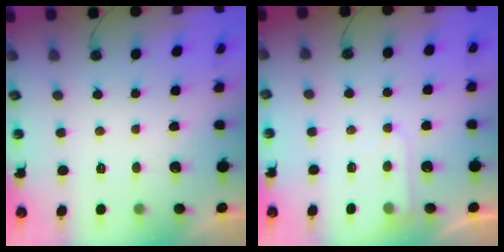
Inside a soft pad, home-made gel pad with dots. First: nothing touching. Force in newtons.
{"total": 6.8, "press": 6.8, "slide": 0.7}